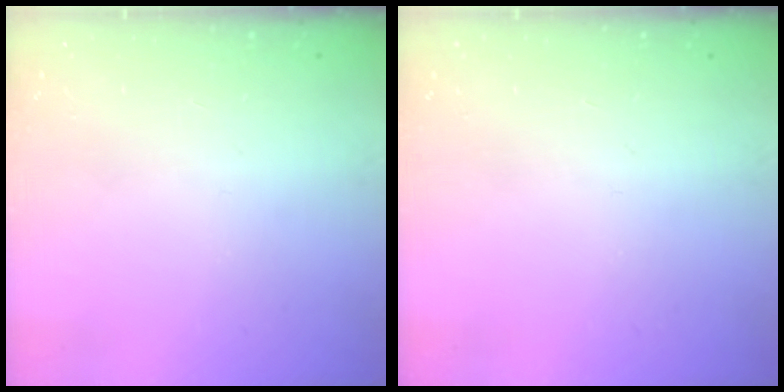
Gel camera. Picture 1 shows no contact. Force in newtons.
{"total": 0.0}